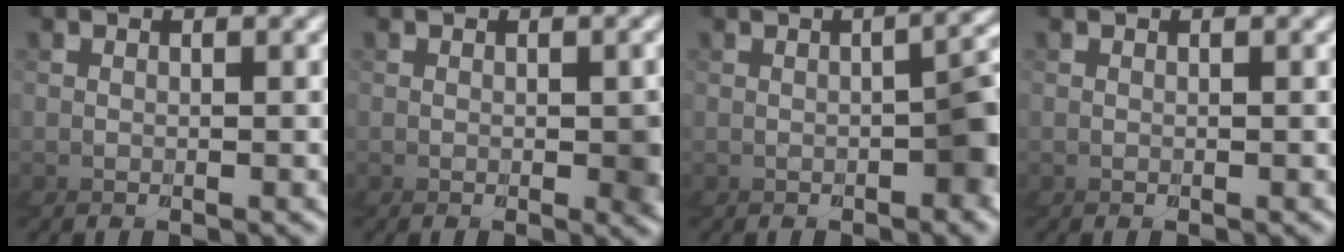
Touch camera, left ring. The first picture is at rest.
{"total": 1.1, "force": [-0.2, 0.3, 1.1], "torque": [-0.001, 0.003, -0.005]}
{"total": 4.3, "force": [-1.1, 0.8, 4.1], "torque": [-0.045, 0.011, -0.015]}
{"total": 0.0}